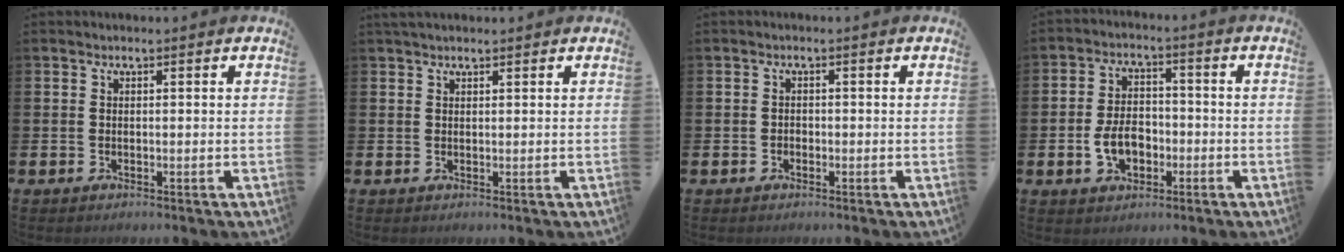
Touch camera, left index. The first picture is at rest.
{"total": 1.4, "force": [1.2, 0.4, 0.4], "torque": [0.003, 0.000, 0.020]}
{"total": 0.8, "force": [-0.5, 0.6, 0.1], "torque": [-0.007, 0.004, -0.011]}
{"total": 5.4, "force": [-1.7, 3.6, 3.5], "torque": [-0.050, 0.007, -0.035]}